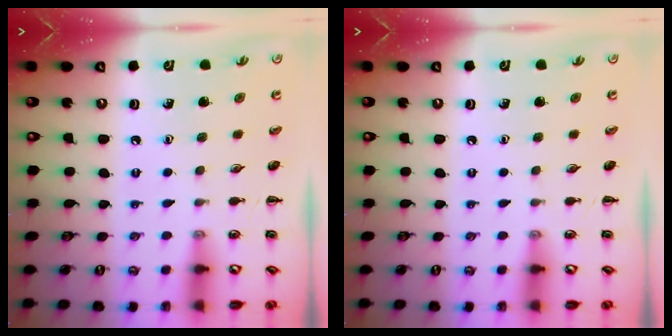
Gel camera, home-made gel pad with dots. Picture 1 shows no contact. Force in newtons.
{"total": 0.0}